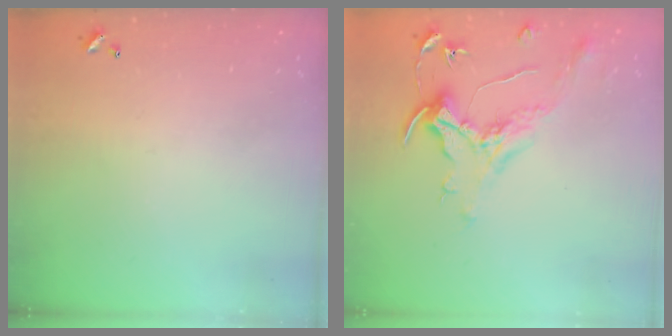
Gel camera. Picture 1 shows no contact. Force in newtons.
{"total": 1.5, "press": 1.3, "slide": 0.7}